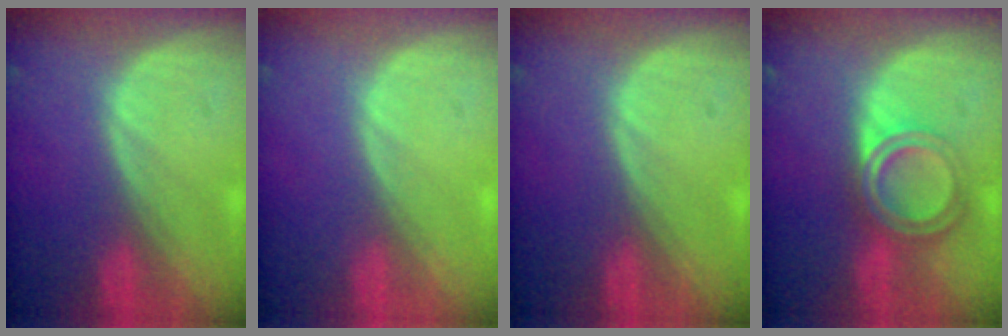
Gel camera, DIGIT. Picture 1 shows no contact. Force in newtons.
{"total": 0.0}
{"total": 0.0}
{"total": 6.4, "press": 5.4, "slide": 3.3}